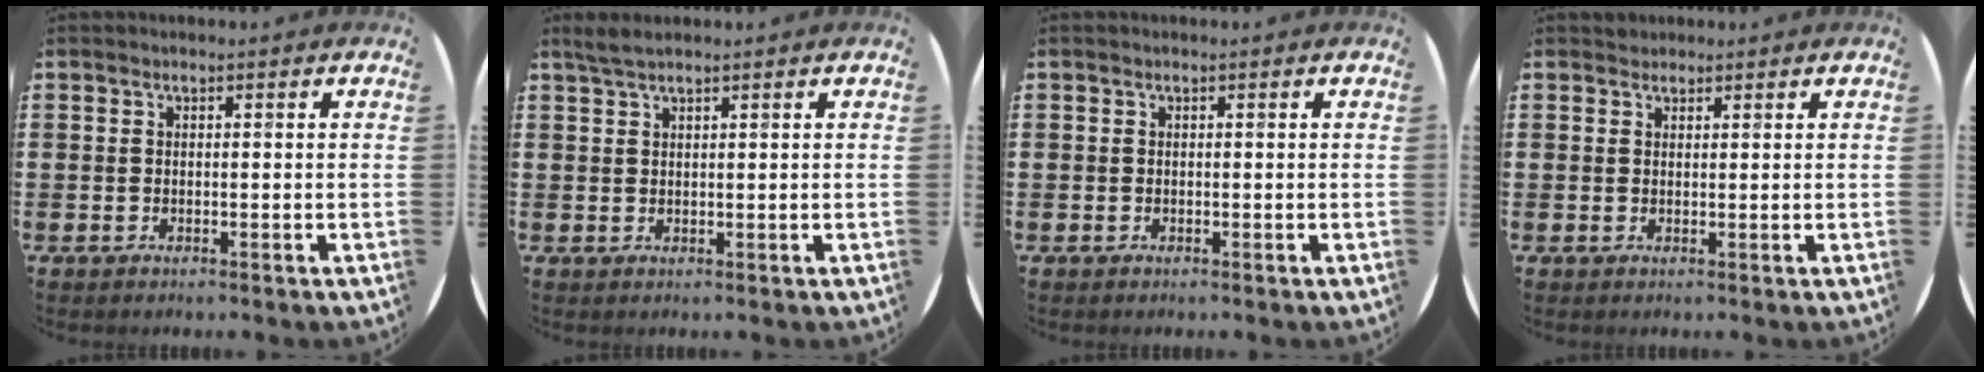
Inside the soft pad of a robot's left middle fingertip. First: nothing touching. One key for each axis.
{"total": 1.9, "fx": 1.6, "fy": 0.2, "fz": 1.0, "tx": -0.022, "ty": 0.004, "tz": 0.029}
{"total": 0.0}
{"total": 1.0, "fx": 1.0, "fy": 0.4, "fz": -0.1, "tx": 0.000, "ty": 0.002, "tz": 0.019}